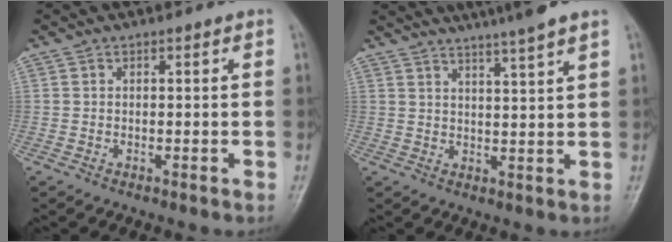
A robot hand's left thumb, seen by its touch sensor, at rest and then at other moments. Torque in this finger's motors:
{"motor_torque": [1.92, -1.11, 1.28, -1.49, 0.23]}